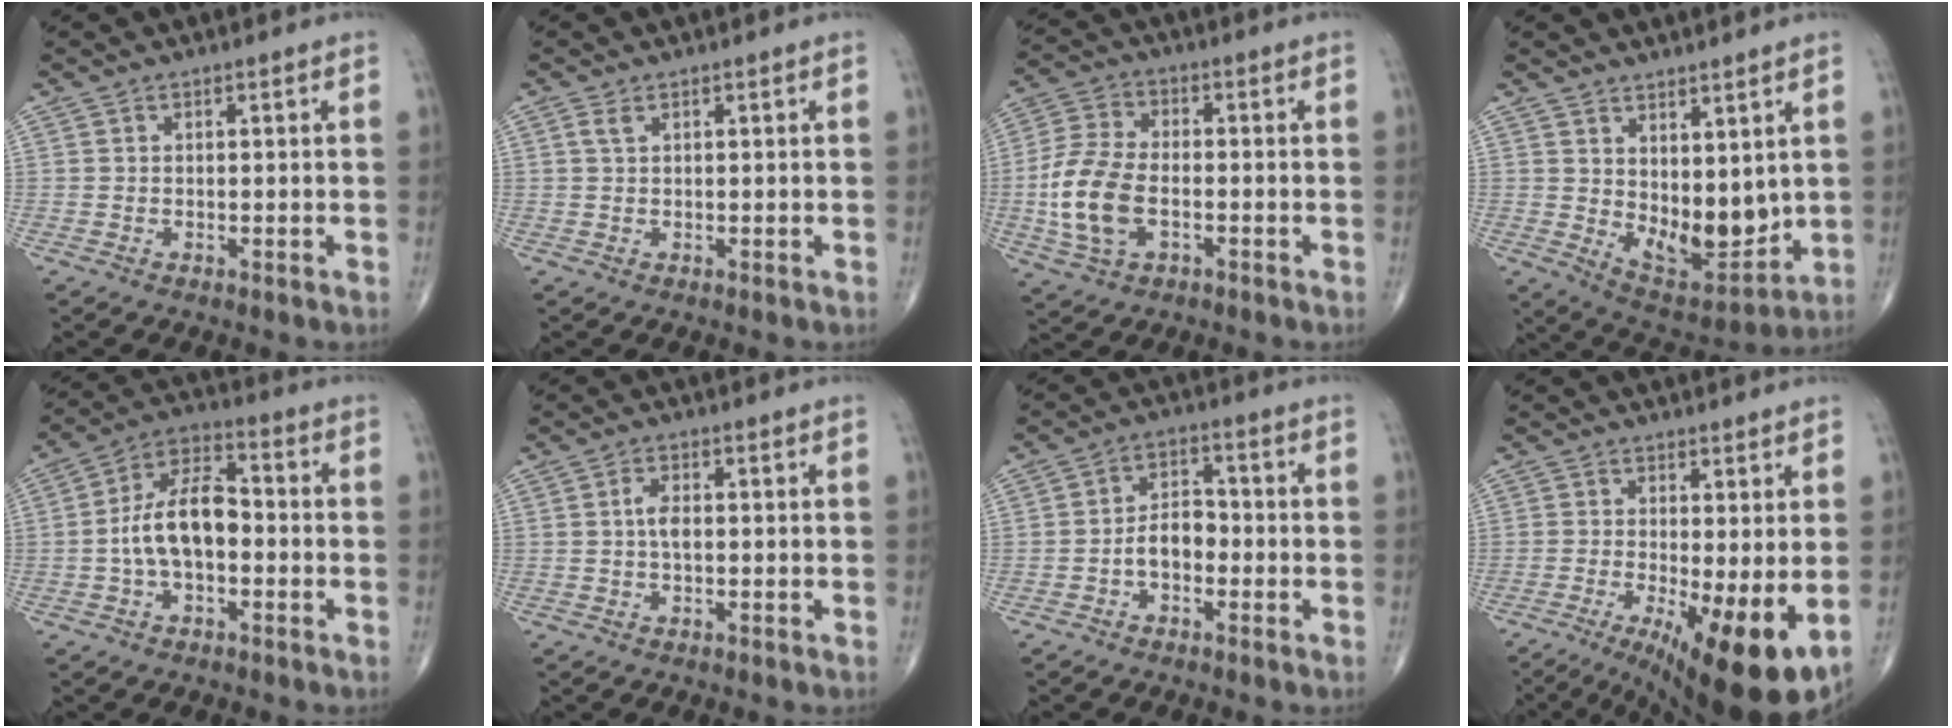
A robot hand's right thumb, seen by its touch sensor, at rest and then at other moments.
{"total": 1.2, "force": [0.6, 0.5, 0.9], "torque": [-0.024, 0.009, 0.016]}
{"total": 12.1, "force": [-2.5, 7.0, 9.5], "torque": [-0.202, 0.014, -0.051]}
{"total": 11.4, "force": [2.5, 5.9, 9.4], "torque": [-0.109, -0.042, 0.066]}
{"total": 11.5, "force": [-1.5, 6.2, 9.5], "torque": [-0.168, 0.042, -0.035]}
{"total": 2.9, "force": [0.0, 1.3, 2.5], "torque": [-0.052, 0.004, -0.004]}
{"total": 5.7, "force": [-1.8, 3.6, 4.0], "torque": [-0.052, 0.030, -0.040]}
{"total": 13.1, "force": [-3.4, 3.4, 12.2], "torque": [-0.170, -0.019, -0.039]}